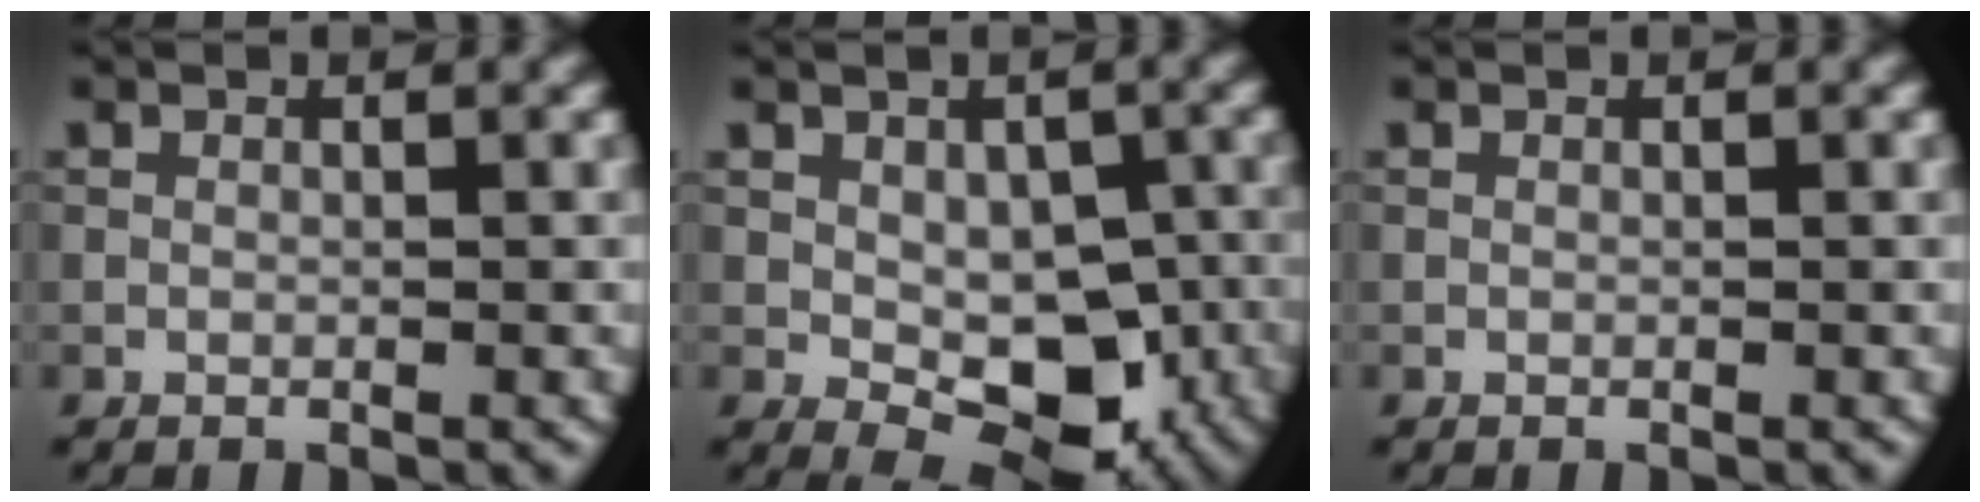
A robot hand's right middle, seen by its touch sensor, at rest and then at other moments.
{"total": 6.5, "force": [-1.2, 4.0, 4.9], "torque": [-0.078, -0.007, -0.016]}
{"total": 0.0}